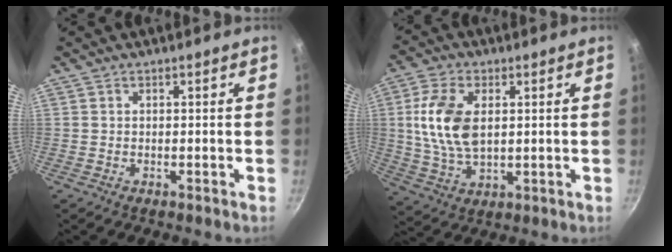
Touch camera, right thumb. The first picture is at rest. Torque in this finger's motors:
{"motor_torque": [0.66, 0.62, 1.29, -0.31, 0.42]}